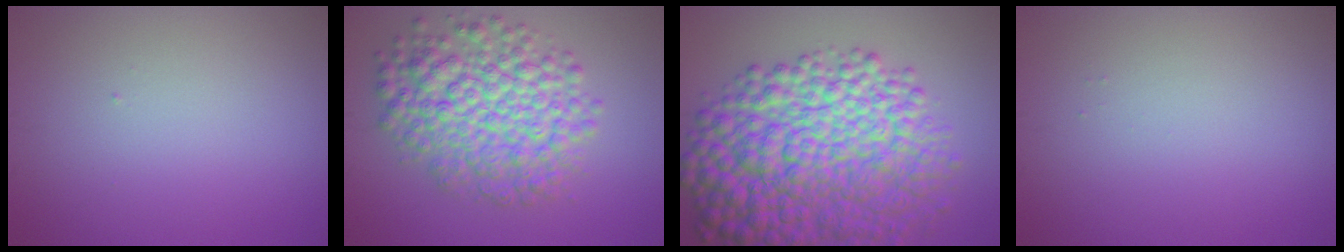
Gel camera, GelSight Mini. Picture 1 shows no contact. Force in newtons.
{"total": 8.0, "press": 8.0, "slide": 0.2}
{"total": 13.2, "press": 13.2, "slide": 0.2}
{"total": 0.0}